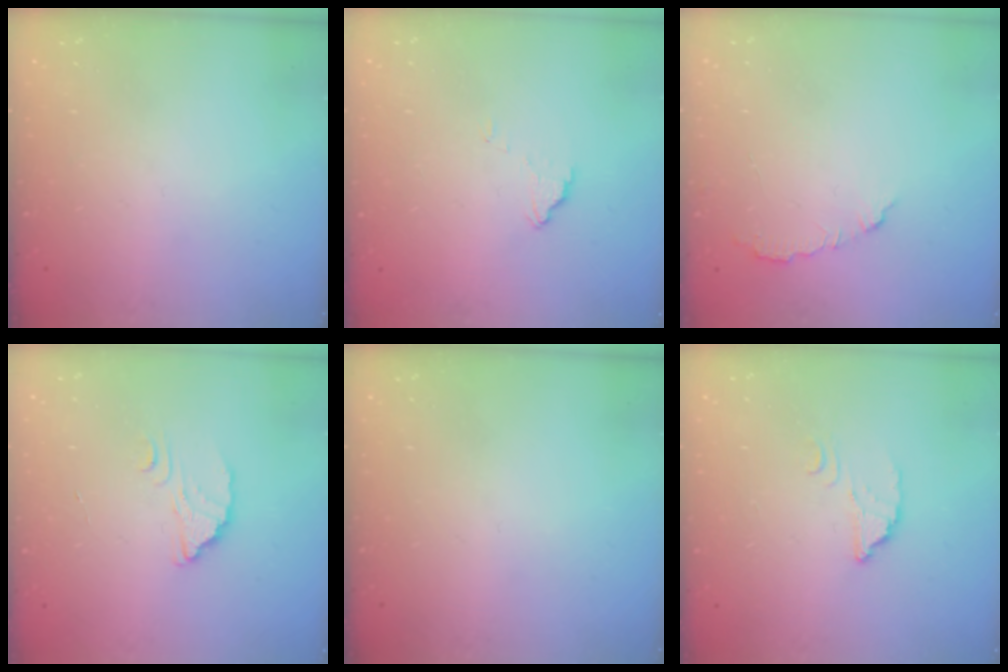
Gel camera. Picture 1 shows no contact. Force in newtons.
{"total": 2.9, "press": 2.9, "slide": 0.4}
{"total": 4.5, "press": 4.5, "slide": 0.4}
{"total": 2.6, "press": 2.6, "slide": 0.1}
{"total": 0.0}
{"total": 3.0, "press": 3.0, "slide": 0.2}